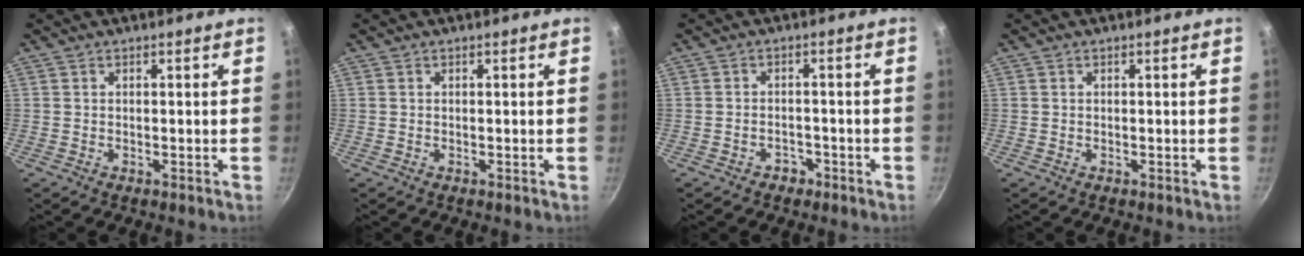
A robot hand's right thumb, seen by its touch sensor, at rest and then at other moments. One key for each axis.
{"total": 0.0}
{"total": 2.3, "fx": -1.5, "fy": 1.6, "fz": 0.6, "tx": 0.000, "ty": 0.014, "tz": -0.021}
{"total": 0.0}